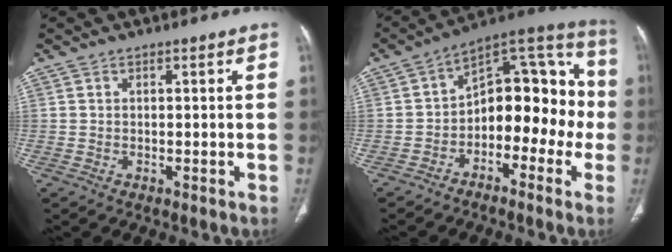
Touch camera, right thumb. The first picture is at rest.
{"total": 16.9, "force": [-3.4, 10.4, 12.9], "torque": [-0.120, 0.077, -0.060]}